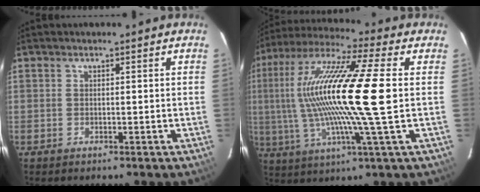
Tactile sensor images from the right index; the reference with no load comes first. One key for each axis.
{"total": 20.9, "fx": 1.3, "fy": 0.5, "fz": 20.9, "tx": -0.394, "ty": 0.006, "tz": 0.011}